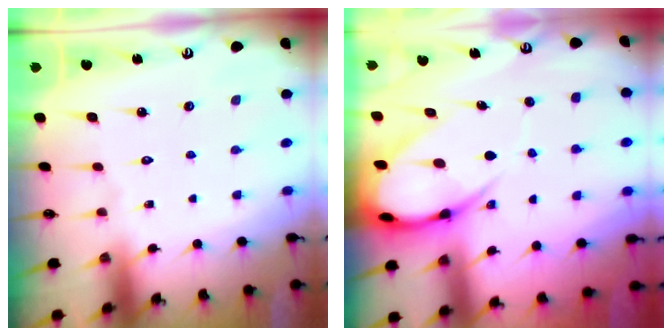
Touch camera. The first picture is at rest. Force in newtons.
{"total": 12.0, "press": 12.0, "slide": 1.2}